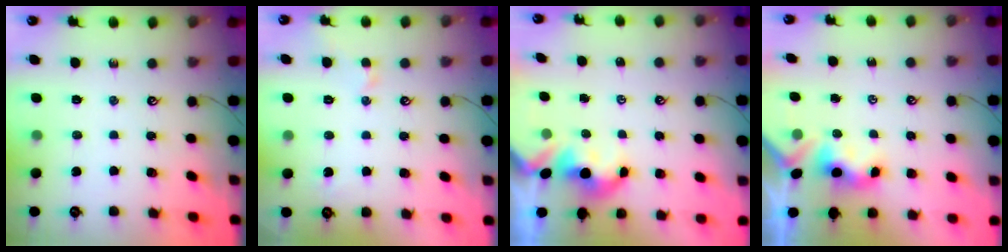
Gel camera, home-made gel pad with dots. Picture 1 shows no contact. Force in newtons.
{"total": 1.0, "press": 0.9, "slide": 0.5}
{"total": 2.3, "press": 2.3, "slide": 0.2}
{"total": 3.4, "press": 3.4, "slide": 0.3}